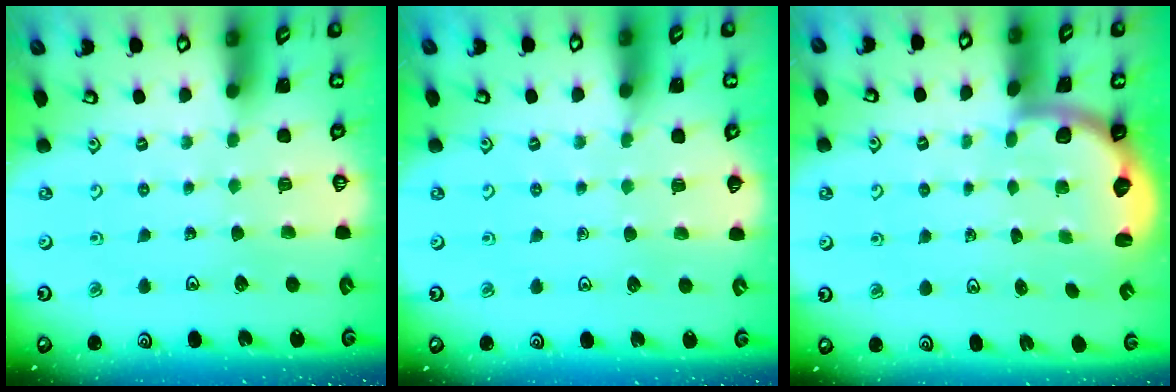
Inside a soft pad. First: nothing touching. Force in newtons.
{"total": 2.9, "press": 2.8, "slide": 0.5}
{"total": 2.4, "press": 2.1, "slide": 1.2}